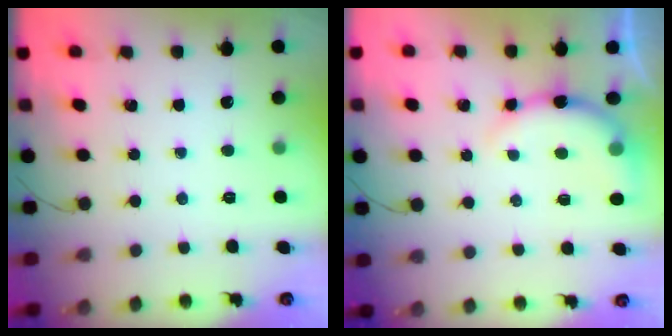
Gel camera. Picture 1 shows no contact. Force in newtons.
{"total": 9.1, "press": 9.0, "slide": 1.2}